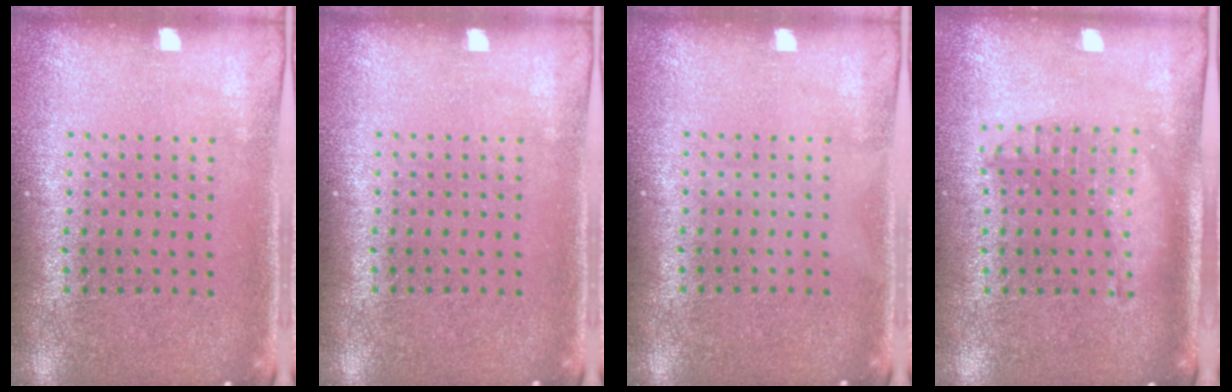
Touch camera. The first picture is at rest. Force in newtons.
{"total": 0.0}
{"total": 0.0}
{"total": 1.2, "press": 1.2, "slide": 0.3}